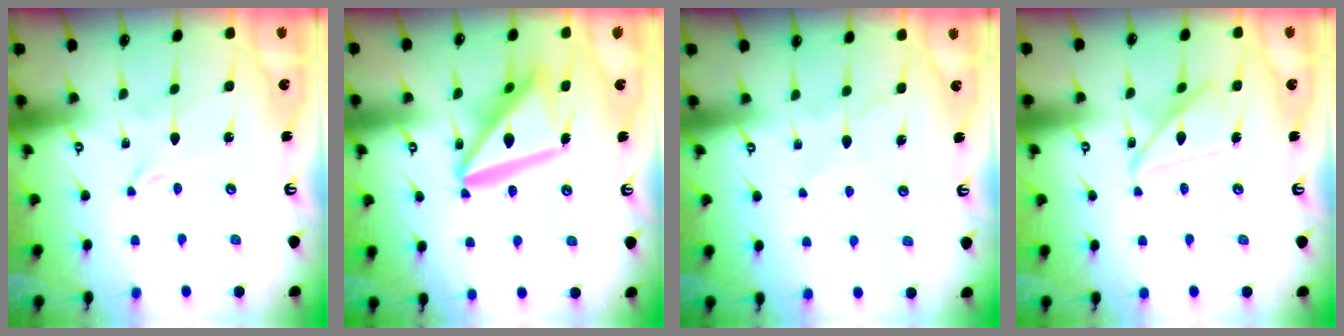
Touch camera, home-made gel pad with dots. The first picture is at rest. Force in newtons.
{"total": 17.9, "press": 17.8, "slide": 1.9}
{"total": 5.3, "press": 5.2, "slide": 0.9}
{"total": 10.4, "press": 10.4, "slide": 0.9}